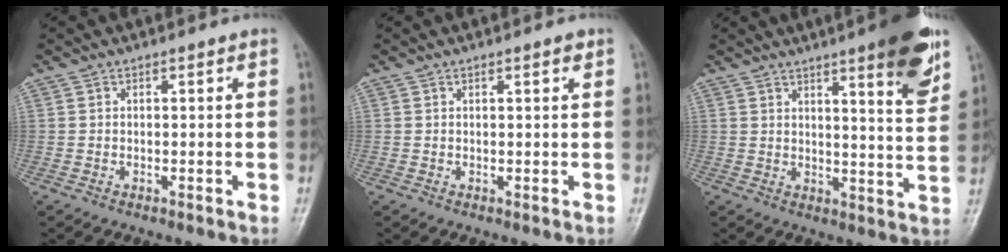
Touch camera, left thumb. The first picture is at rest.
{"total": 1.0, "force": [0.6, 0.2, 0.8], "torque": [-0.010, -0.001, 0.008]}
{"total": 11.8, "force": [6.9, 1.7, 9.3], "torque": [-0.108, -0.038, 0.090]}